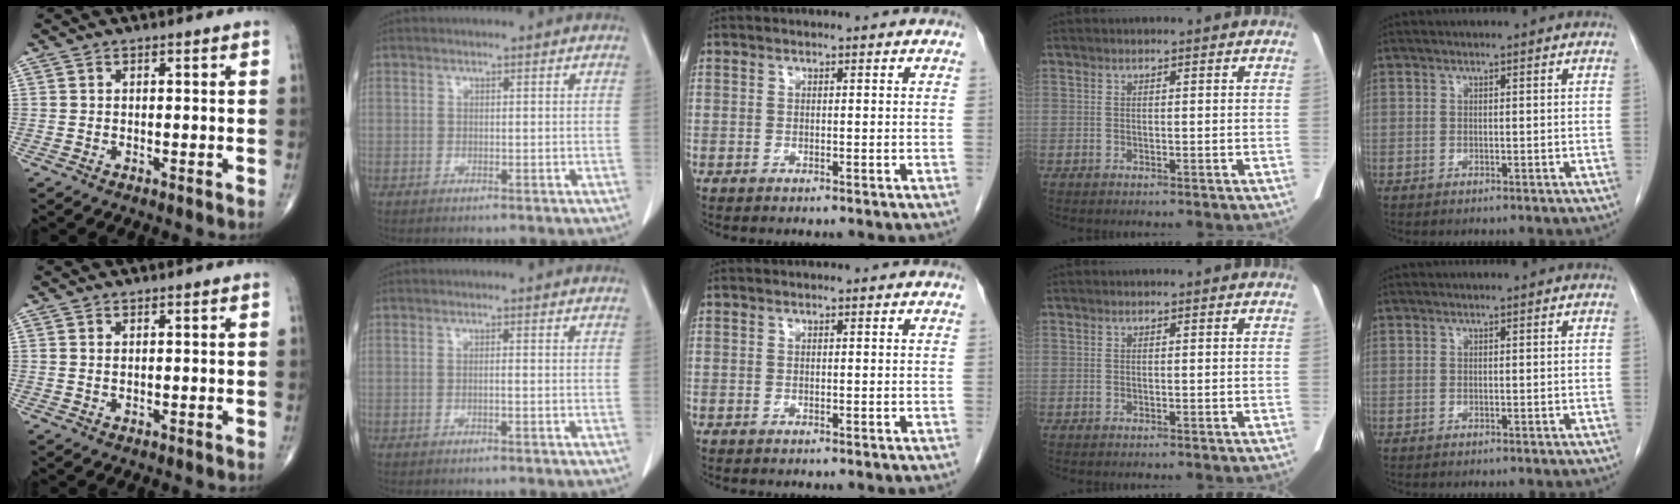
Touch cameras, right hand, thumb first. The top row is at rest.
{"thumb": {"total": 0.6, "force": [0.3, 0.3, 0.5], "torque": [-0.010, 0.000, 0.007]}, "index": {"total": 0.5, "force": [-0.2, -0.1, 0.5], "torque": [-0.010, 0.001, -0.003]}}